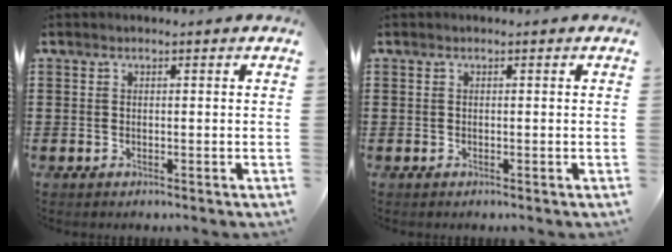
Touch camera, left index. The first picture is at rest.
{"total": 0.0}